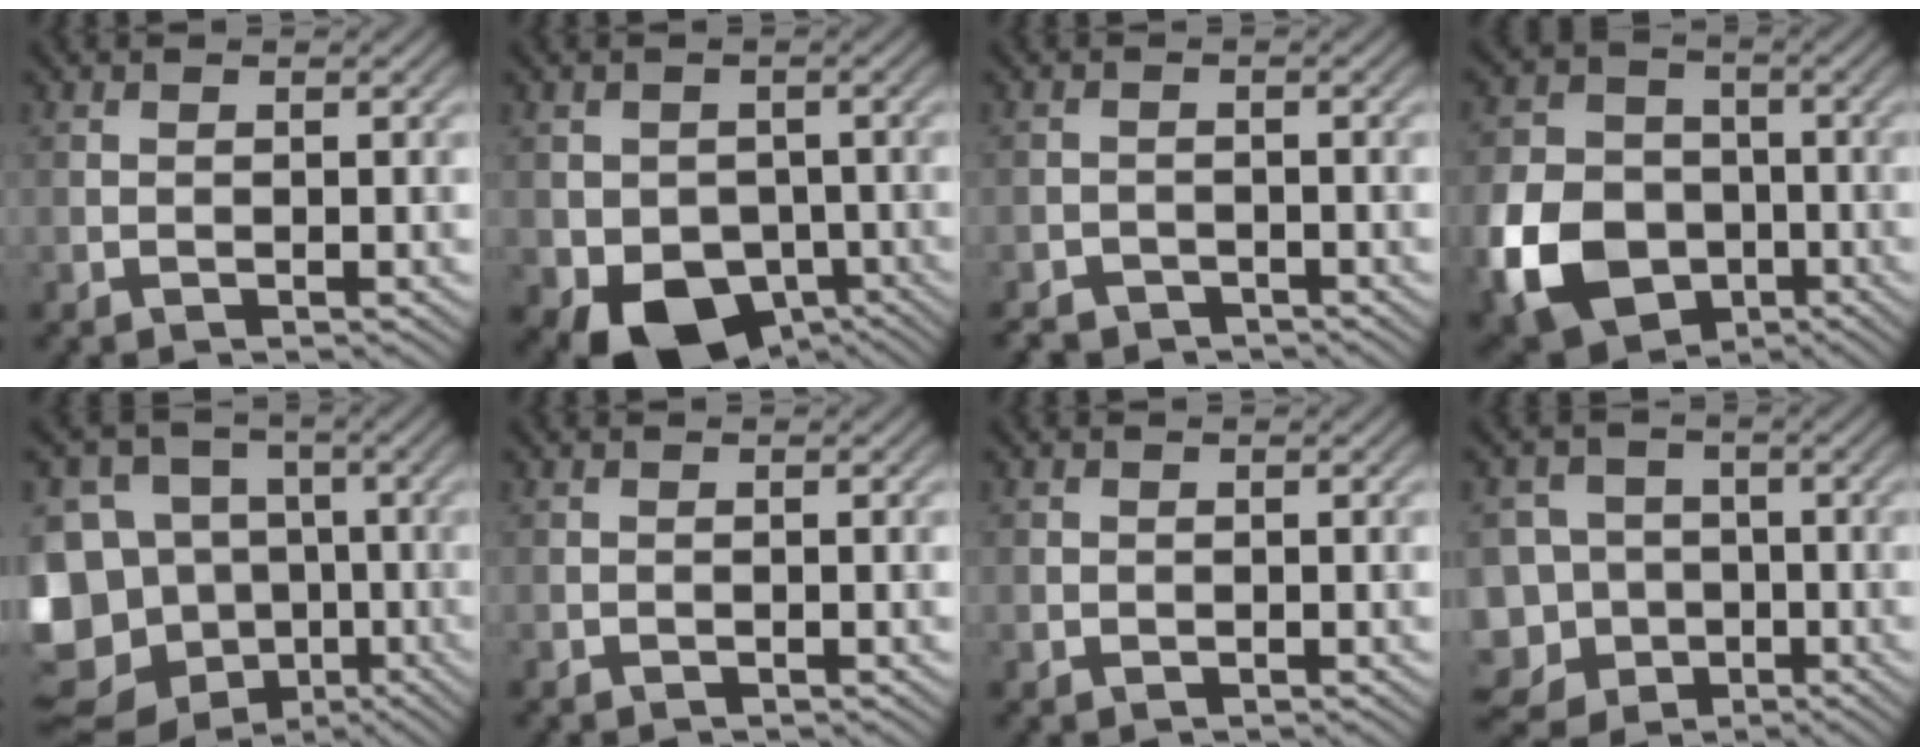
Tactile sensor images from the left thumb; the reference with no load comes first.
{"total": 8.5, "force": [-3.4, 6.5, 4.4], "torque": [-0.081, -0.034, -0.045]}
{"total": 2.6, "force": [-2.2, 1.2, 0.5], "torque": [-0.007, -0.004, -0.046]}
{"total": 12.7, "force": [-4.5, 9.9, 6.7], "torque": [-0.178, -0.036, -0.094]}
{"total": 19.1, "force": [-7.1, 16.0, 7.6], "torque": [-0.209, -0.005, -0.130]}
{"total": 0.0}
{"total": 0.7, "force": [-0.1, 0.7, 0.1], "torque": [0.000, -0.004, -0.003]}
{"total": 11.1, "force": [-4.7, 9.5, 3.1], "torque": [-0.104, -0.025, -0.103]}